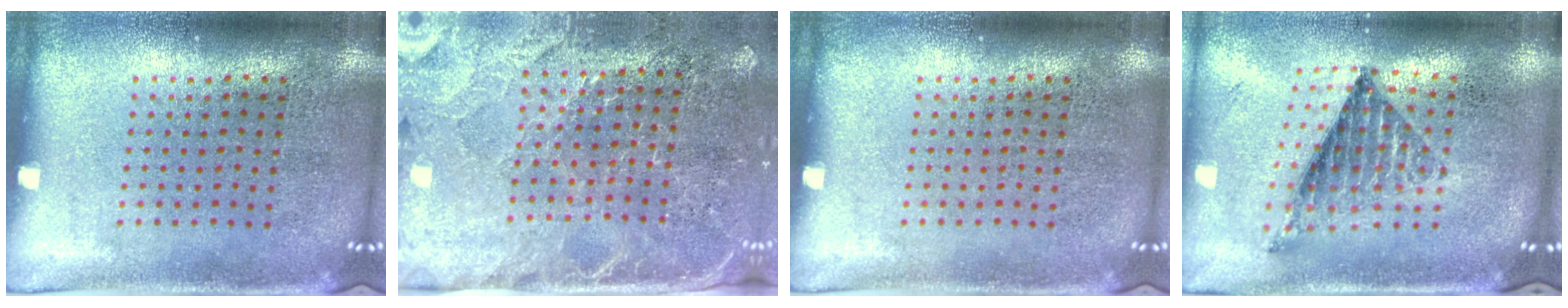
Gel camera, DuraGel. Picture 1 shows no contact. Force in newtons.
{"total": 3.1, "press": 2.8, "slide": 1.2}
{"total": 0.0}
{"total": 0.9, "press": 0.9, "slide": 0.3}